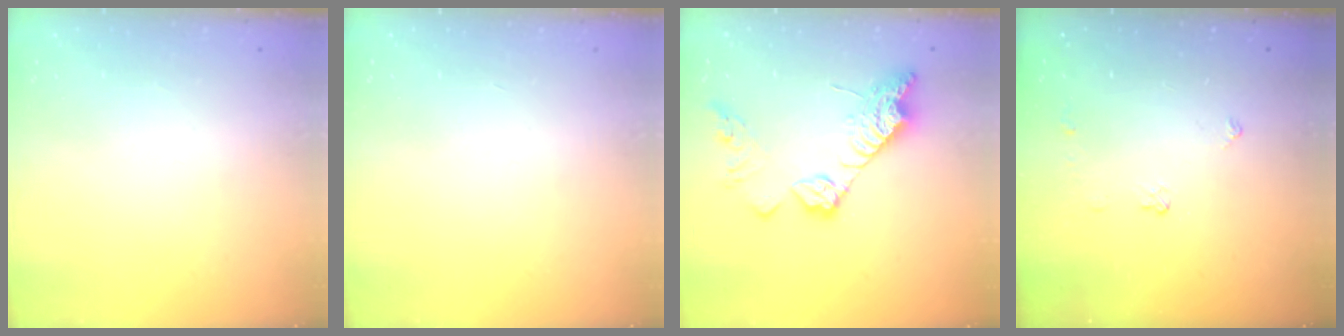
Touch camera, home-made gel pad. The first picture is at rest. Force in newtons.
{"total": 0.0}
{"total": 16.8, "press": 16.7, "slide": 1.1}
{"total": 3.6, "press": 3.5, "slide": 0.6}